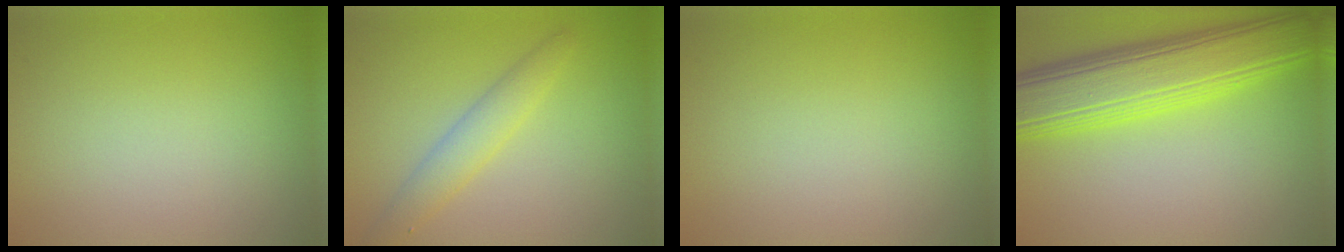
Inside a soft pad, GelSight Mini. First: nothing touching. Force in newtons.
{"total": 2.8, "press": 2.8, "slide": 0.1}
{"total": 0.0}
{"total": 9.3, "press": 9.3, "slide": 0.2}